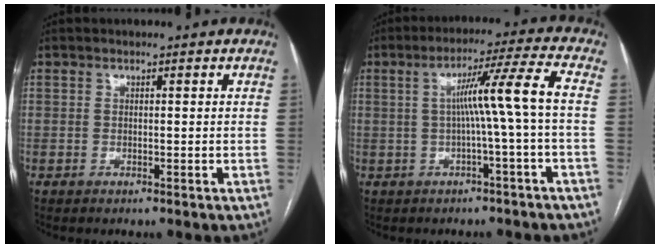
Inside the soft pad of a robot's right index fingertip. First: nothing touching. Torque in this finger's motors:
{"motor_torque": [1.13, 0.00, 0.52, 0.13]}